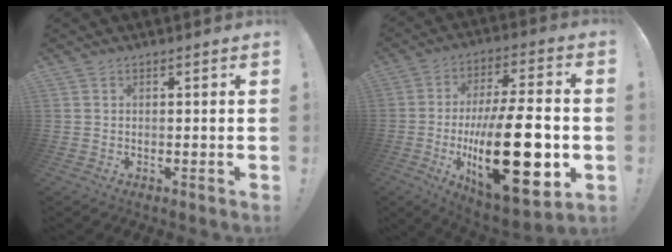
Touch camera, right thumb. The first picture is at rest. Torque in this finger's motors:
{"motor_torque": [1.91, 3.10, 1.56, -1.21, 0.84]}